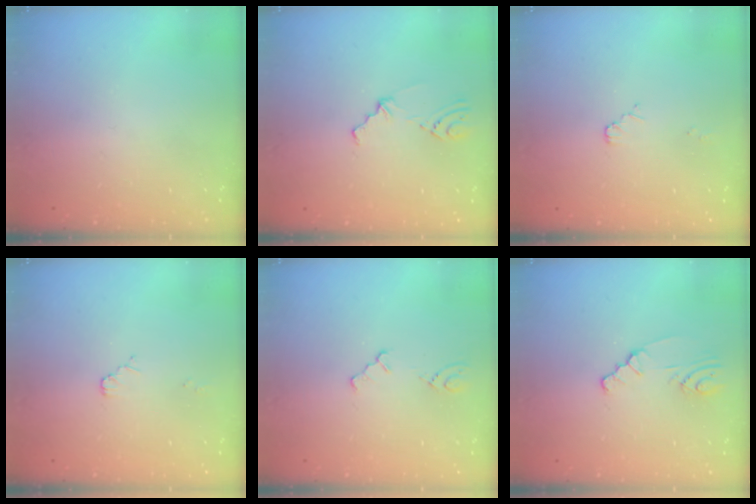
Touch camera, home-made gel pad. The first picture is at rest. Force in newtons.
{"total": 2.3, "press": 1.2, "slide": 1.9}
{"total": 2.0, "press": 1.9, "slide": 0.3}
{"total": 2.0, "press": 1.9, "slide": 0.3}
{"total": 1.5, "press": 1.5, "slide": 0.3}
{"total": 3.3, "press": 3.3, "slide": 0.5}